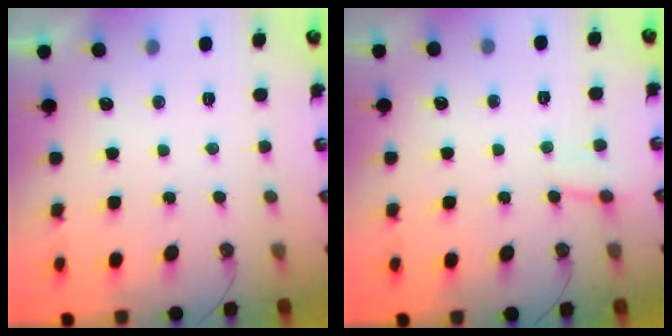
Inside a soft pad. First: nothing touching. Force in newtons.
{"total": 4.1, "press": 4.0, "slide": 0.7}